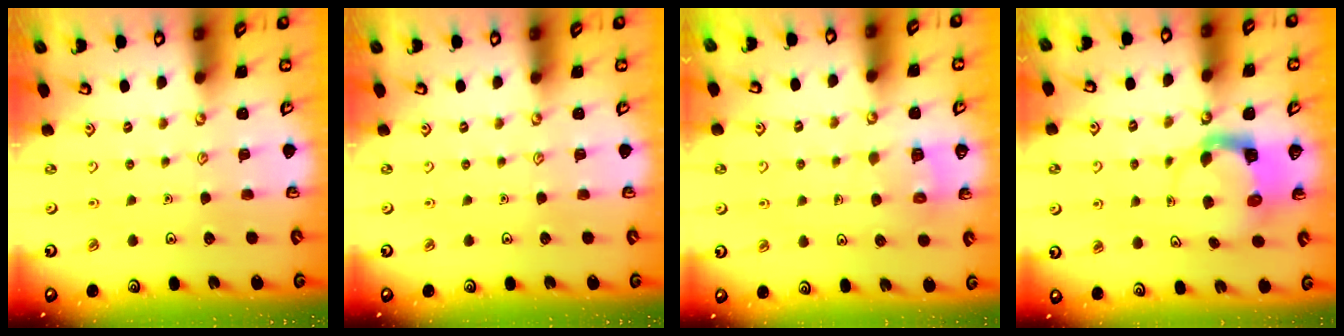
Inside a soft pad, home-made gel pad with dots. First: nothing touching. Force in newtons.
{"total": 0.0}
{"total": 5.5, "press": 5.5, "slide": 0.4}
{"total": 3.7, "press": 3.6, "slide": 0.4}